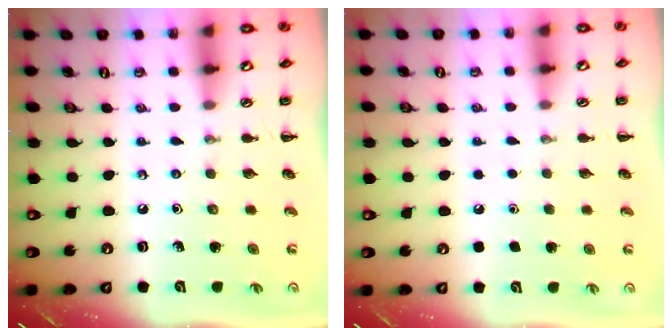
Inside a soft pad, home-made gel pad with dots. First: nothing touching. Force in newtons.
{"total": 1.7, "press": 1.7, "slide": 0.1}